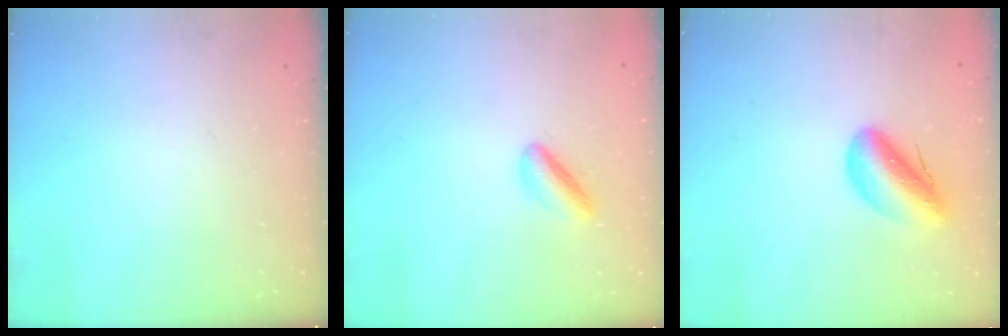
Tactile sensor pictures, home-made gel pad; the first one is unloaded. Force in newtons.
{"total": 4.6, "press": 4.6, "slide": 0.5}
{"total": 11.3, "press": 10.8, "slide": 3.3}